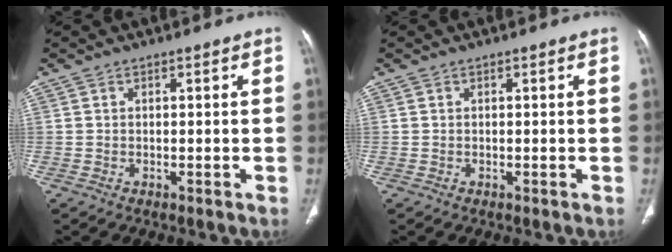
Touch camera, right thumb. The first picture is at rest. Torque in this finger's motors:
{"motor_torque": [-0.24, 0.24, -0.08, -0.08, 0.00]}